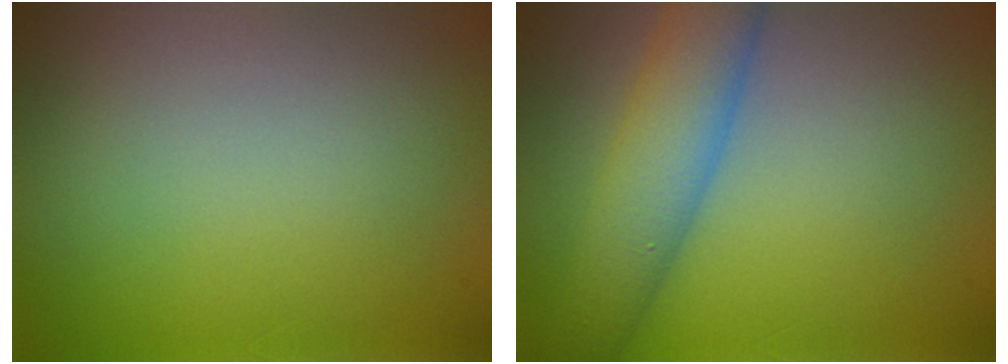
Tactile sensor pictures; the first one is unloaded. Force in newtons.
{"total": 6.2, "press": 6.2, "slide": 0.3}